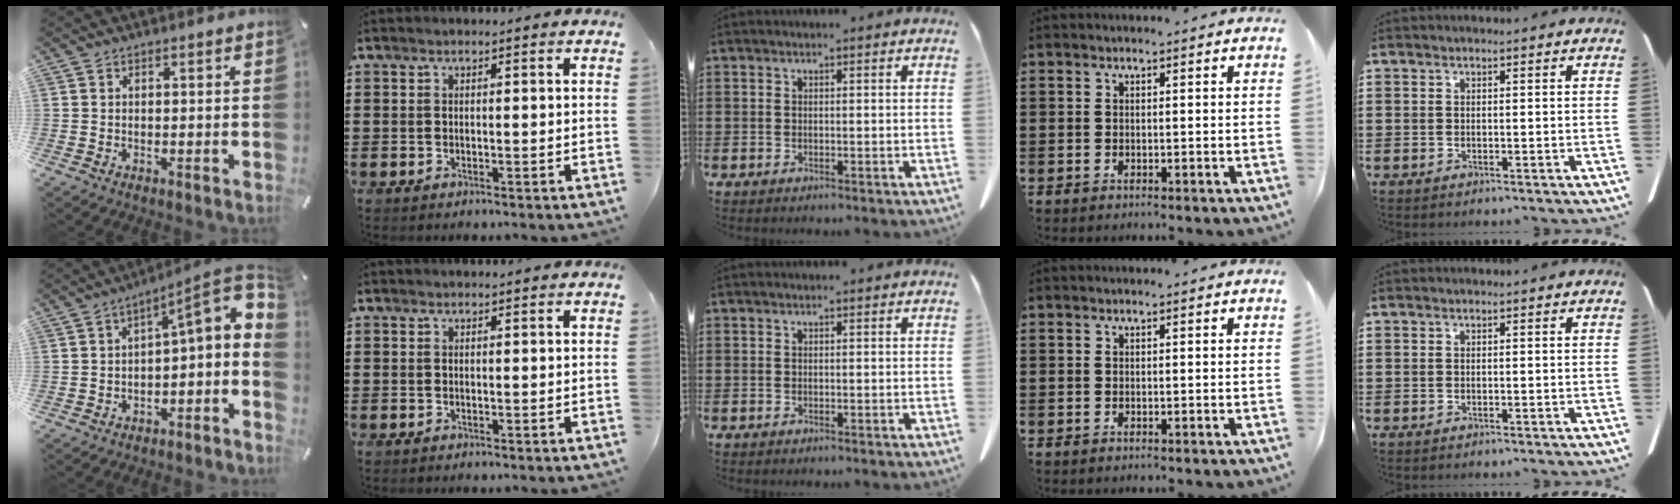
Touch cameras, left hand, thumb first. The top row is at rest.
{"thumb": {"total": 10.0, "force": [1.8, 3.1, 9.4], "torque": [-0.113, -0.025, 0.018]}}